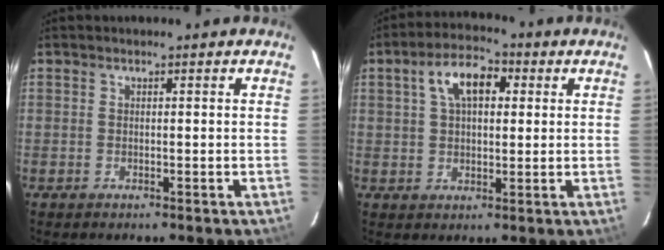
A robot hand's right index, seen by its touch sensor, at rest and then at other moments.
{"total": 8.6, "force": [2.7, 4.8, 6.6], "torque": [-0.119, 0.028, 0.044]}